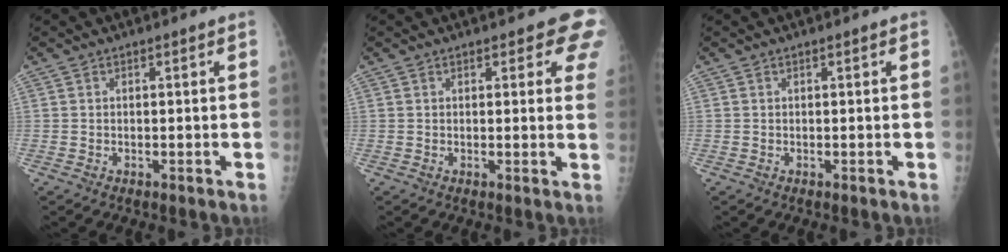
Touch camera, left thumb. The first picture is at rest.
{"total": 6.0, "force": [4.4, 2.5, 3.3], "torque": [0.002, -0.016, 0.034]}
{"total": 0.0}